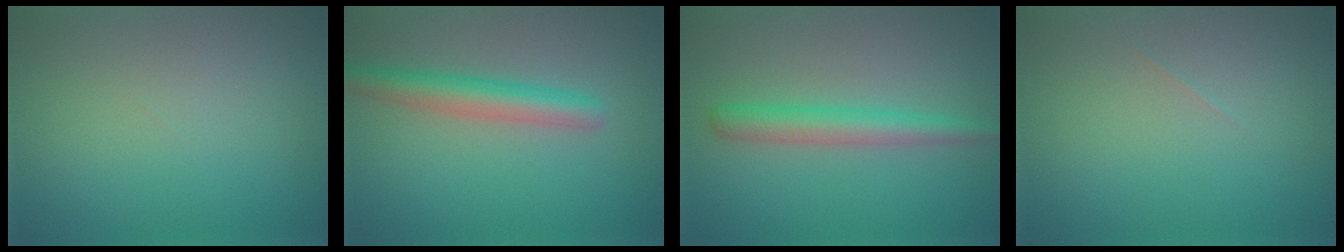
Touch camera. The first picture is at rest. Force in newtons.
{"total": 3.6, "press": 3.6, "slide": 0.0}
{"total": 3.0, "press": 3.0, "slide": 0.2}
{"total": 0.0}